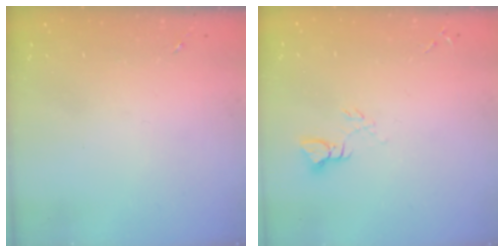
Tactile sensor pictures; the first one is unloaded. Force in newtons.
{"total": 3.6, "press": 3.5, "slide": 0.3}